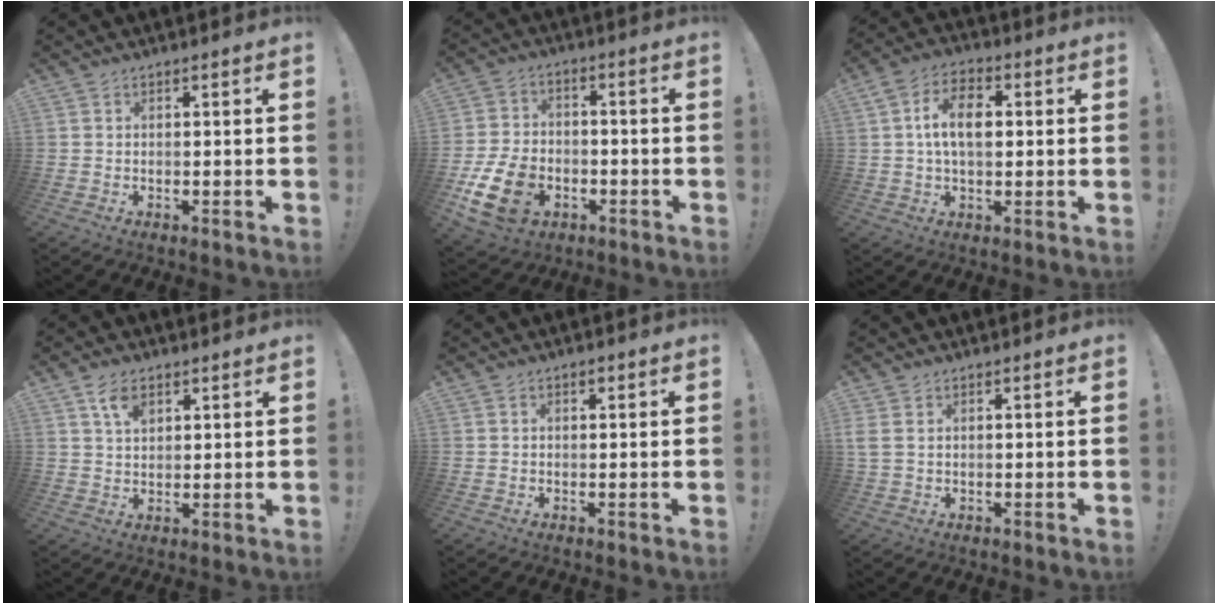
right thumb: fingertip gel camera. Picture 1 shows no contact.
{"total": 14.8, "force": [-6.0, 10.3, 8.8], "torque": [-0.158, 0.040, -0.104]}
{"total": 11.2, "force": [1.1, 6.7, 8.9], "torque": [-0.160, 0.010, 0.021]}
{"total": 5.8, "force": [3.4, 3.1, 3.6], "torque": [-0.063, -0.011, 0.061]}
{"total": 1.0, "force": [0.6, 0.6, 0.4], "torque": [0.000, -0.002, 0.010]}
{"total": 2.8, "force": [1.2, 1.8, 1.7], "torque": [-0.048, 0.000, 0.024]}